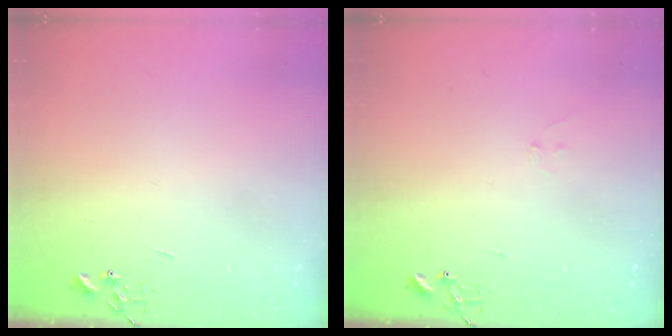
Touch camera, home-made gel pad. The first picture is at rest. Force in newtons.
{"total": 7.0, "press": 7.0, "slide": 0.7}